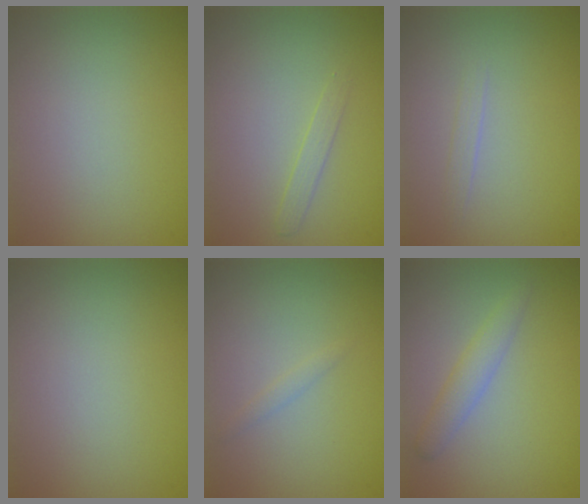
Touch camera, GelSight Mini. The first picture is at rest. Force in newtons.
{"total": 1.0, "press": 1.0, "slide": 0.1}
{"total": 0.6, "press": 0.6, "slide": 0.1}
{"total": 0.0}
{"total": 0.6, "press": 0.6, "slide": 0.0}
{"total": 2.0, "press": 2.0, "slide": 0.1}